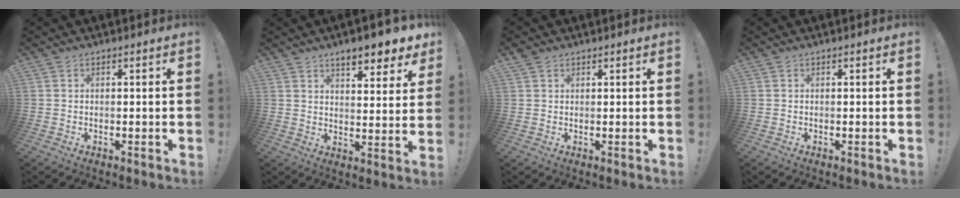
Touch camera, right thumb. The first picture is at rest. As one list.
[{"total": 8.9, "force": [6.7, 2.0, 5.4], "torque": [-0.075, -0.047, 0.116]}, {"total": 1.7, "force": [1.4, 0.8, 0.4], "torque": [-0.001, -0.003, 0.026]}, {"total": 0.0}]